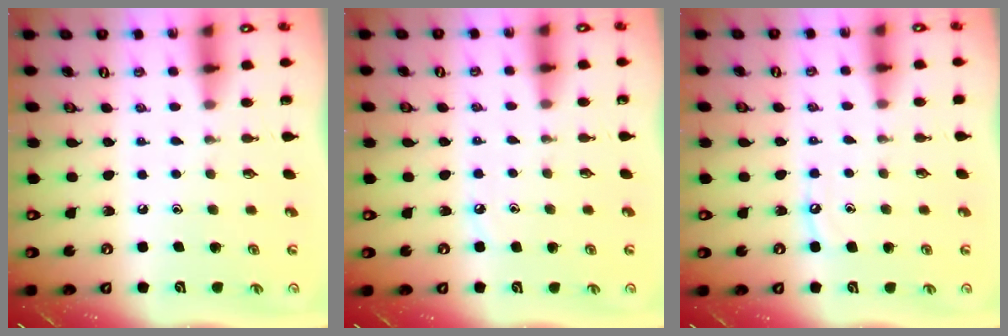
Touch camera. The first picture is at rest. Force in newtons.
{"total": 3.1, "press": 3.1, "slide": 0.4}
{"total": 4.6, "press": 4.6, "slide": 0.3}